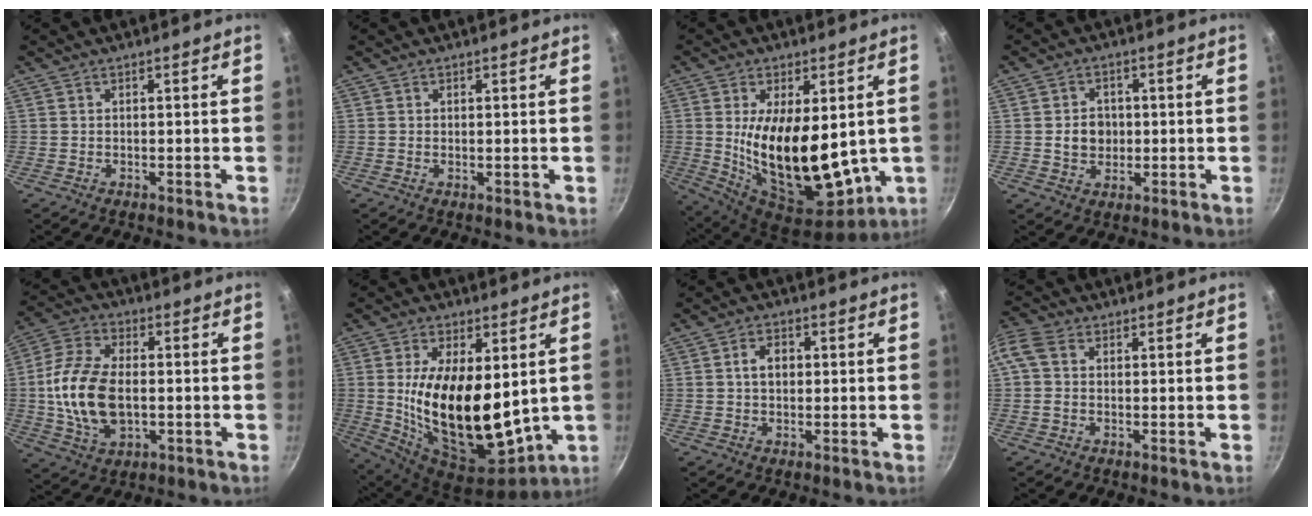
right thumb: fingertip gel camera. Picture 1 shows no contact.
{"total": 0.0}
{"total": 21.5, "force": [1.0, 10.9, 18.5], "torque": [-0.303, -0.037, 0.040]}
{"total": 5.4, "force": [0.0, 4.6, 2.8], "torque": [-0.024, 0.004, 0.000]}
{"total": 15.1, "force": [-1.0, 9.1, 12.1], "torque": [-0.233, 0.015, -0.023]}
{"total": 22.1, "force": [2.2, 11.4, 18.8], "torque": [-0.325, -0.039, 0.055]}
{"total": 3.9, "force": [0.4, 2.8, 2.7], "torque": [-0.031, 0.011, 0.003]}
{"total": 6.4, "force": [0.9, 4.7, 4.3], "torque": [-0.103, 0.020, 0.005]}